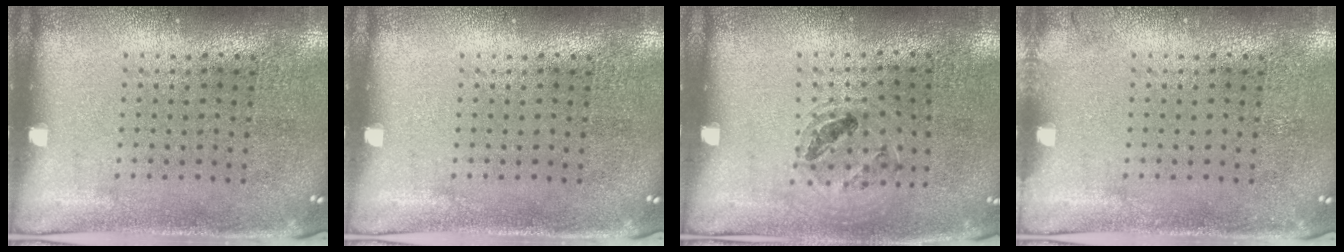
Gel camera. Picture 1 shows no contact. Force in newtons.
{"total": 0.0}
{"total": 0.9, "press": 0.9, "slide": 0.1}
{"total": 0.6, "press": 0.6, "slide": 0.1}